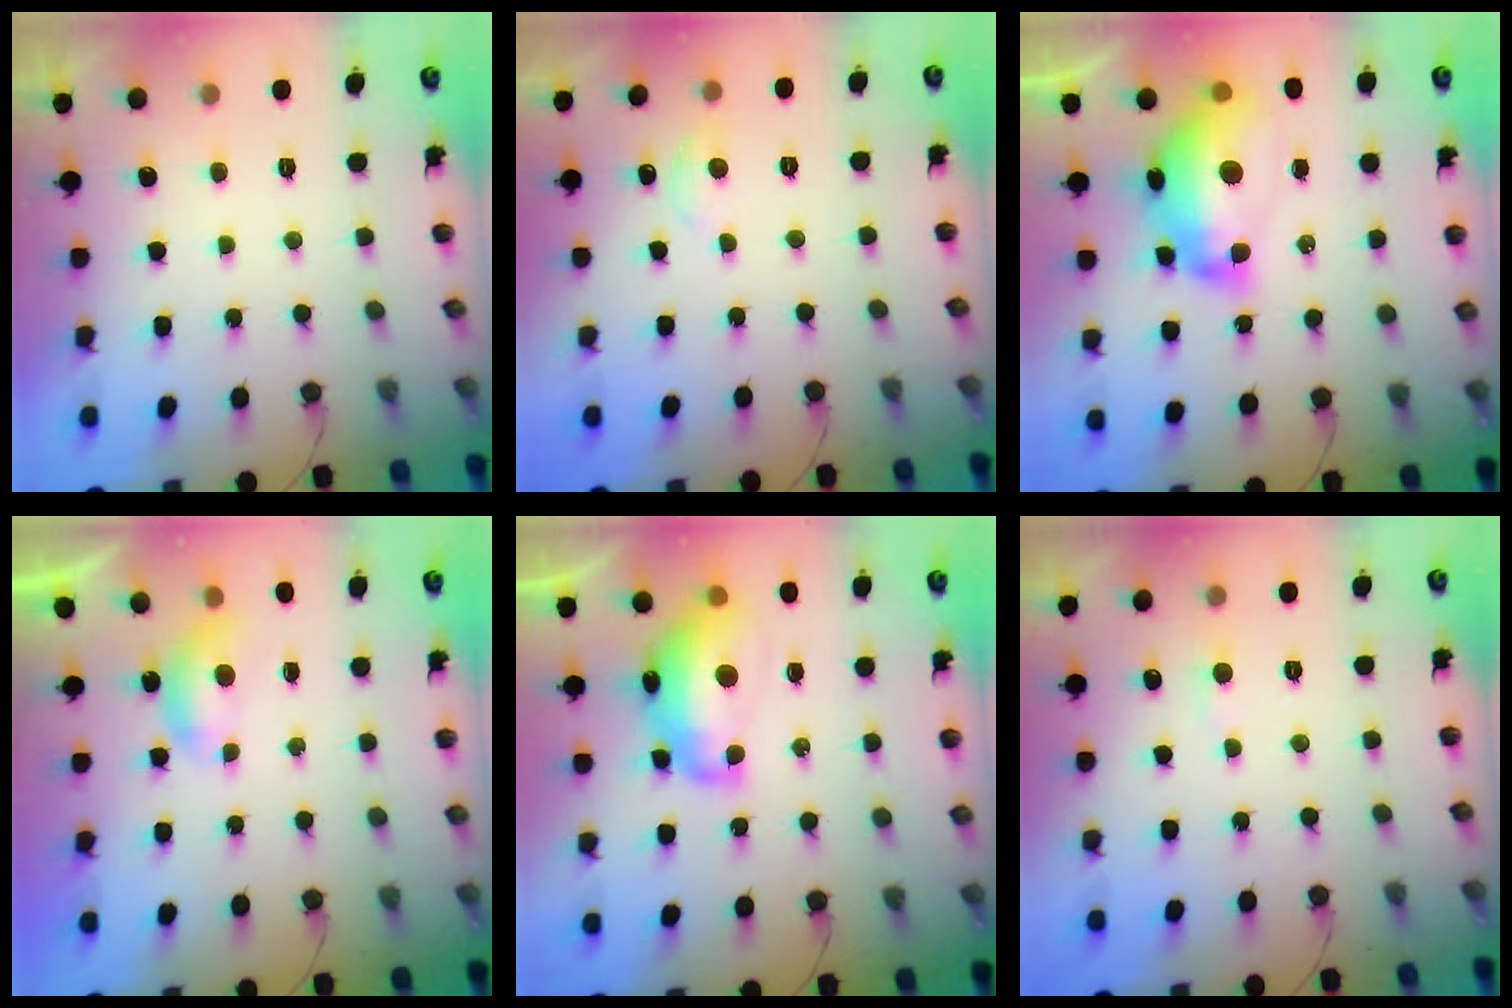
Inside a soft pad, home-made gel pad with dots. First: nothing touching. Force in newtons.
{"total": 6.3, "press": 6.2, "slide": 0.7}
{"total": 17.3, "press": 17.2, "slide": 1.8}
{"total": 4.0, "press": 4.0, "slide": 0.4}
{"total": 13.7, "press": 13.6, "slide": 1.2}
{"total": 3.1, "press": 3.0, "slide": 0.4}